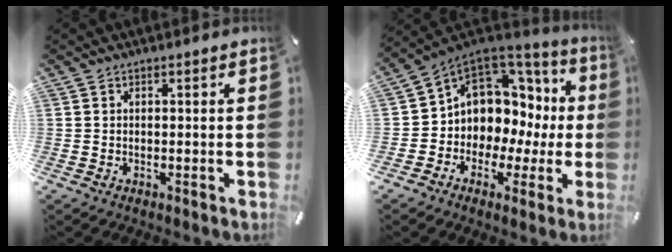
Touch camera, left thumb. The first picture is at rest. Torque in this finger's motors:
{"motor_torque": [0.63, 0.82, 0.95, 0.88, 0.17]}